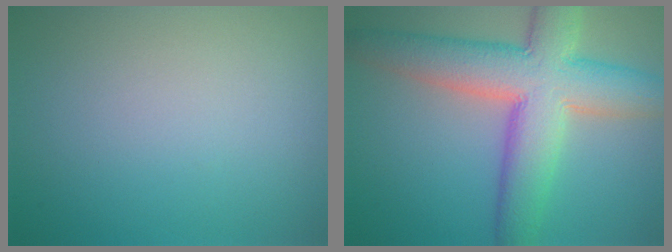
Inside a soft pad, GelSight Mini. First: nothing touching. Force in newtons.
{"total": 9.9, "press": 9.9, "slide": 0.5}